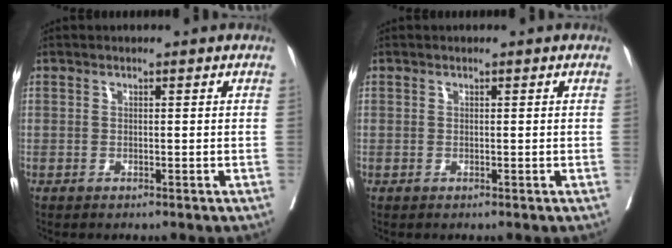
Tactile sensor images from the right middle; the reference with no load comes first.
{"total": 0.0}